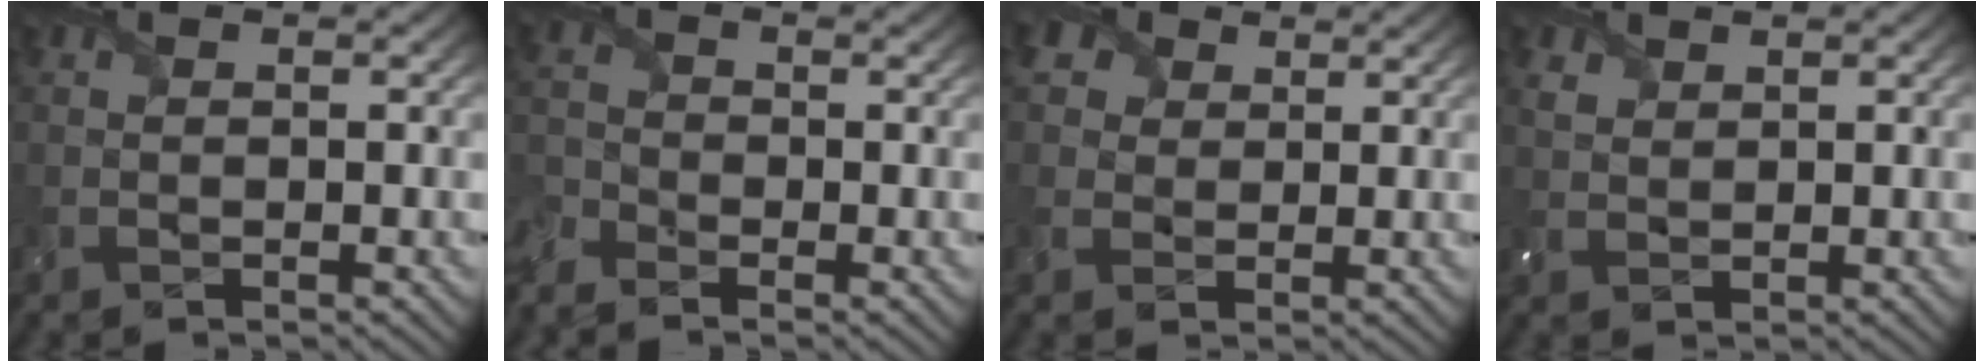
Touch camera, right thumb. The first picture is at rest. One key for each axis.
{"total": 4.4, "fx": -3.8, "fy": 1.8, "fz": 1.4, "tx": -0.037, "ty": -0.015, "tz": -0.083}
{"total": 5.2, "fx": 2.9, "fy": 3.8, "fz": 2.0, "tx": -0.074, "ty": 0.011, "tz": 0.053}
{"total": 1.7, "fx": 1.3, "fy": 1.0, "fz": 0.6, "tx": -0.020, "ty": 0.000, "tz": 0.028}